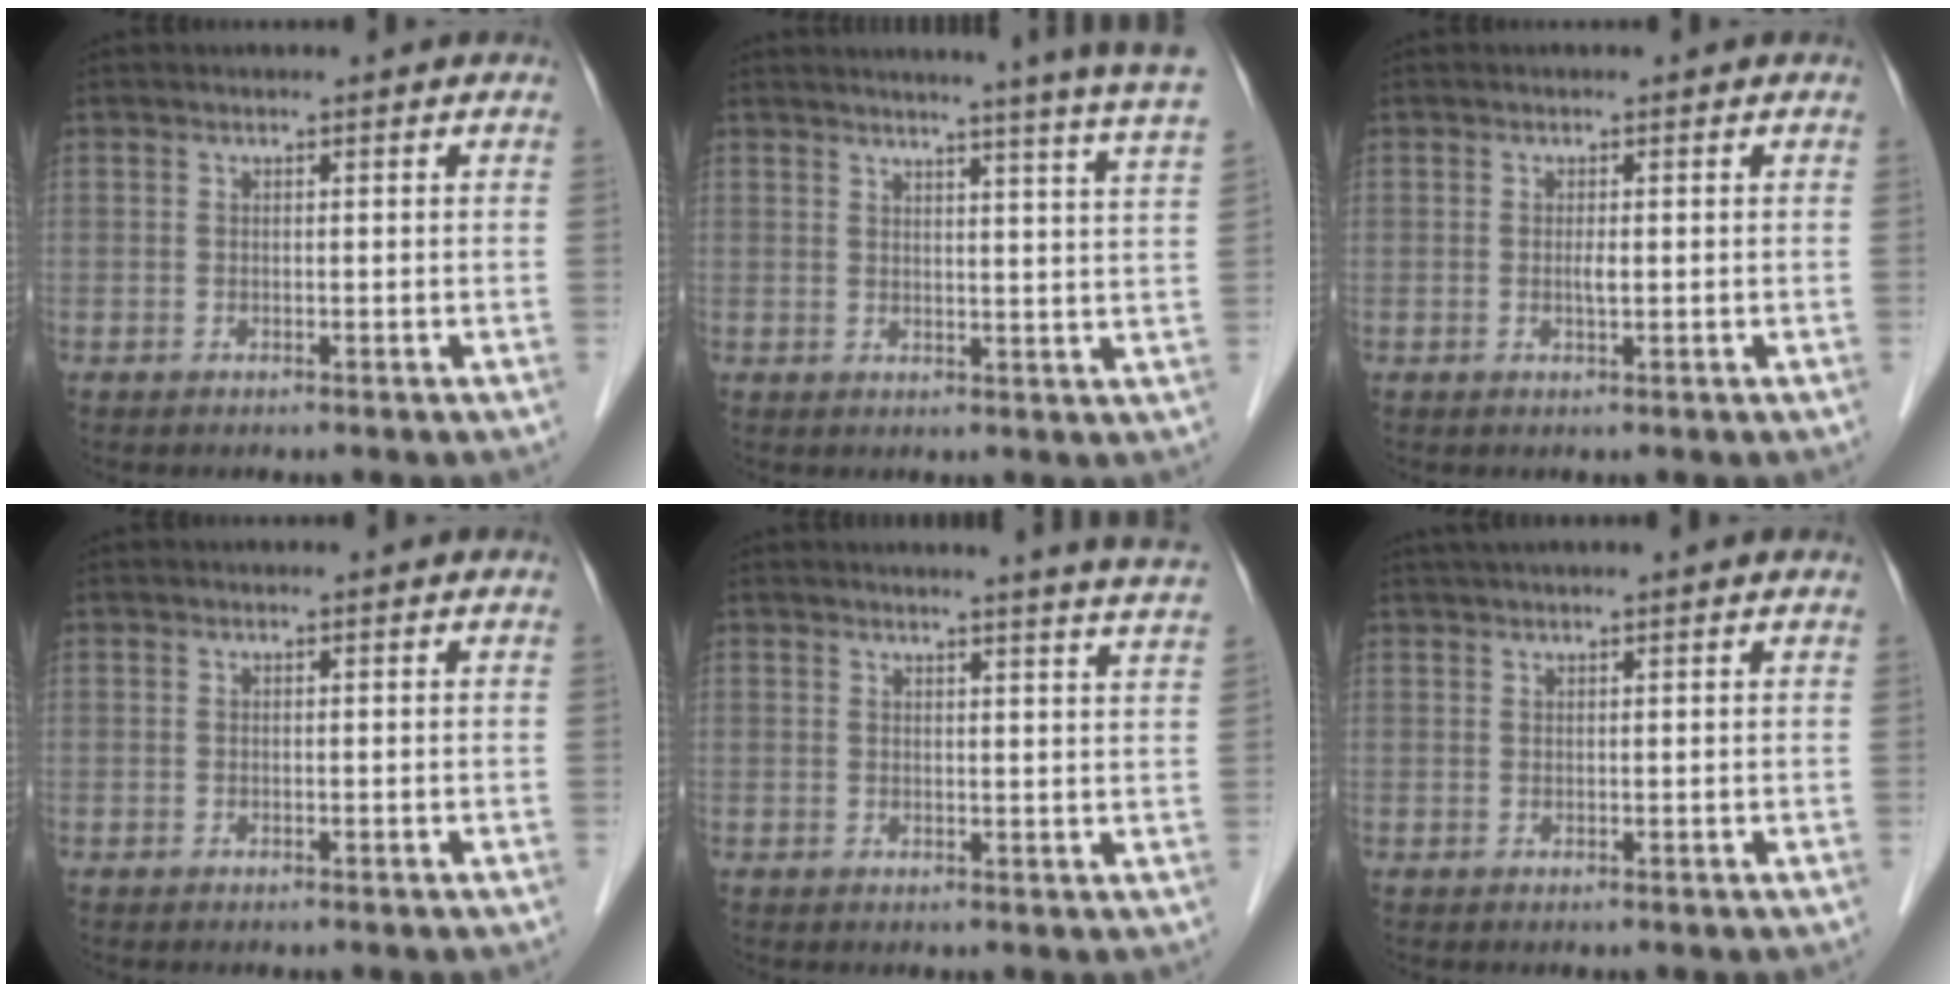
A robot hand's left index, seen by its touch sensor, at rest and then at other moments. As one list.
[{"total": 14.9, "force": [13.2, -2.1, 6.7], "torque": [-0.094, -0.063, 0.137]}, {"total": 1.0, "force": [0.0, 0.1, 1.0], "torque": [-0.020, -0.003, 0.000]}, {"total": 0.0}, {"total": 9.5, "force": [8.8, -1.7, 3.1], "torque": [-0.035, -0.044, 0.080]}, {"total": 4.3, "force": [3.7, -0.5, 2.2], "torque": [-0.025, 0.038, 0.059]}]